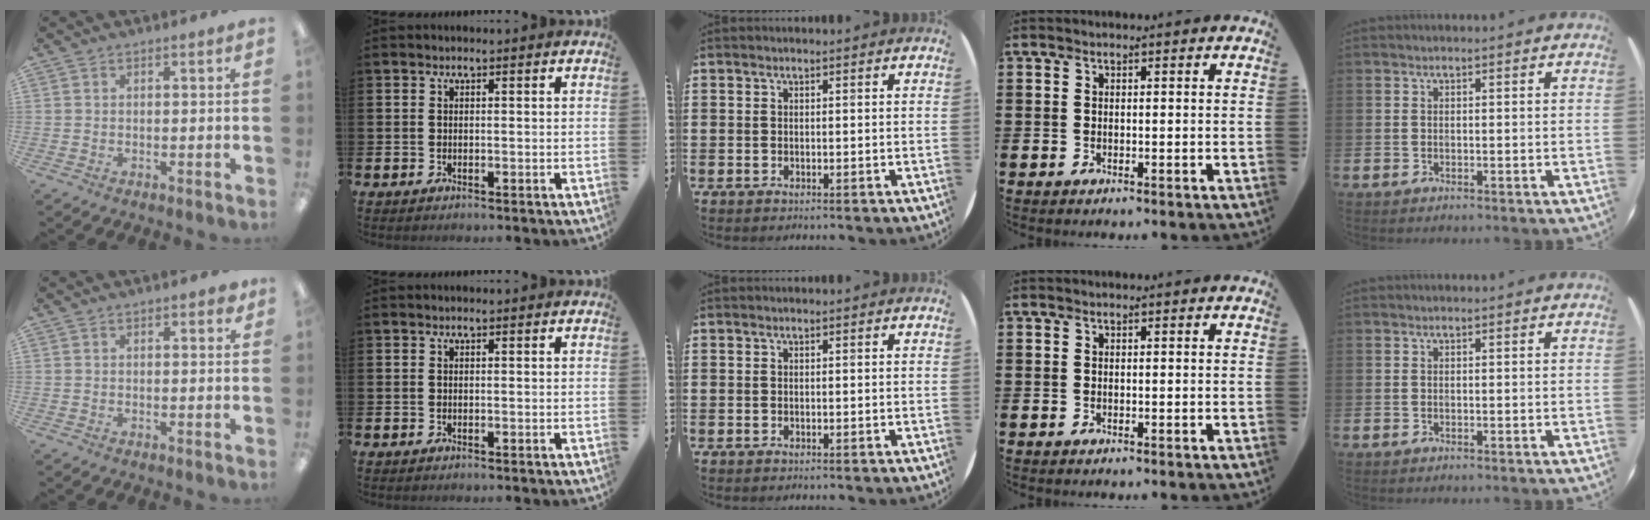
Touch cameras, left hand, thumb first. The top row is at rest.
{"thumb": {"total": 1.7, "force": [1.2, 0.7, 1.0], "torque": [-0.004, -0.004, 0.018]}}